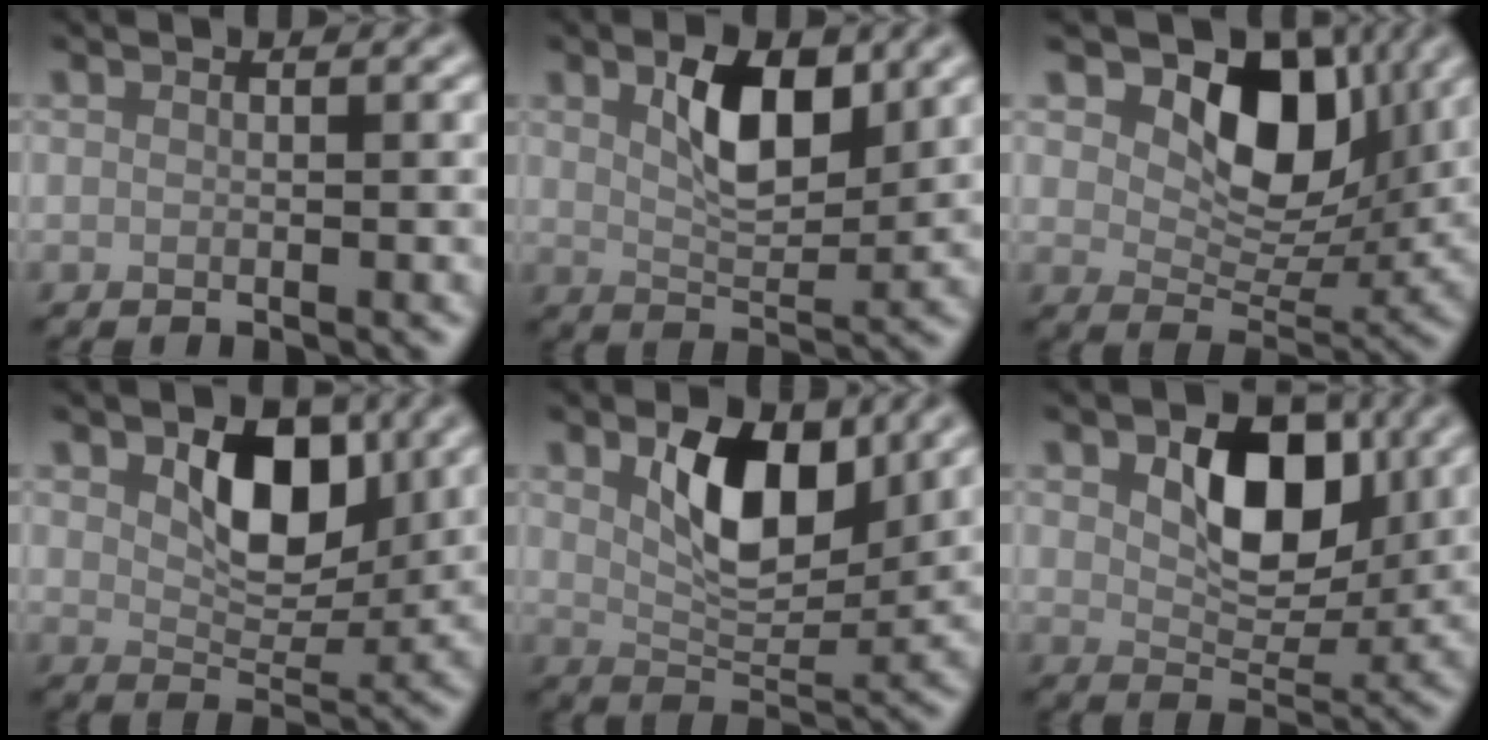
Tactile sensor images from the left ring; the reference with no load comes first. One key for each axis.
{"total": 5.4, "fx": 2.0, "fy": 2.6, "fz": 4.3, "tx": -0.077, "ty": 0.001, "tz": 0.035}
{"total": 8.6, "fx": 3.6, "fy": 5.4, "fz": 5.7, "tx": -0.079, "ty": -0.013, "tz": 0.053}
{"total": 6.2, "fx": 2.0, "fy": 3.7, "fz": 4.5, "tx": -0.072, "ty": -0.005, "tz": 0.029}
{"total": 7.1, "fx": 2.6, "fy": 3.8, "fz": 5.4, "tx": -0.091, "ty": -0.003, "tz": 0.042}
{"total": 7.2, "fx": 2.0, "fy": 4.5, "fz": 5.3, "tx": -0.082, "ty": -0.005, "tz": 0.030}